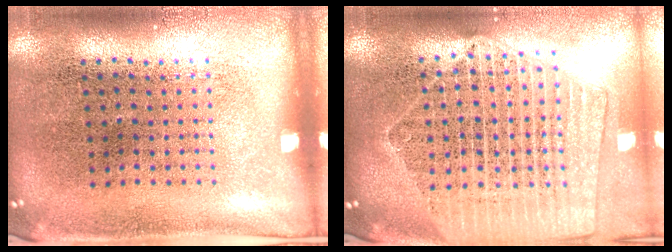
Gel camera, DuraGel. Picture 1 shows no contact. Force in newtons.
{"total": 2.2, "press": 2.0, "slide": 0.9}